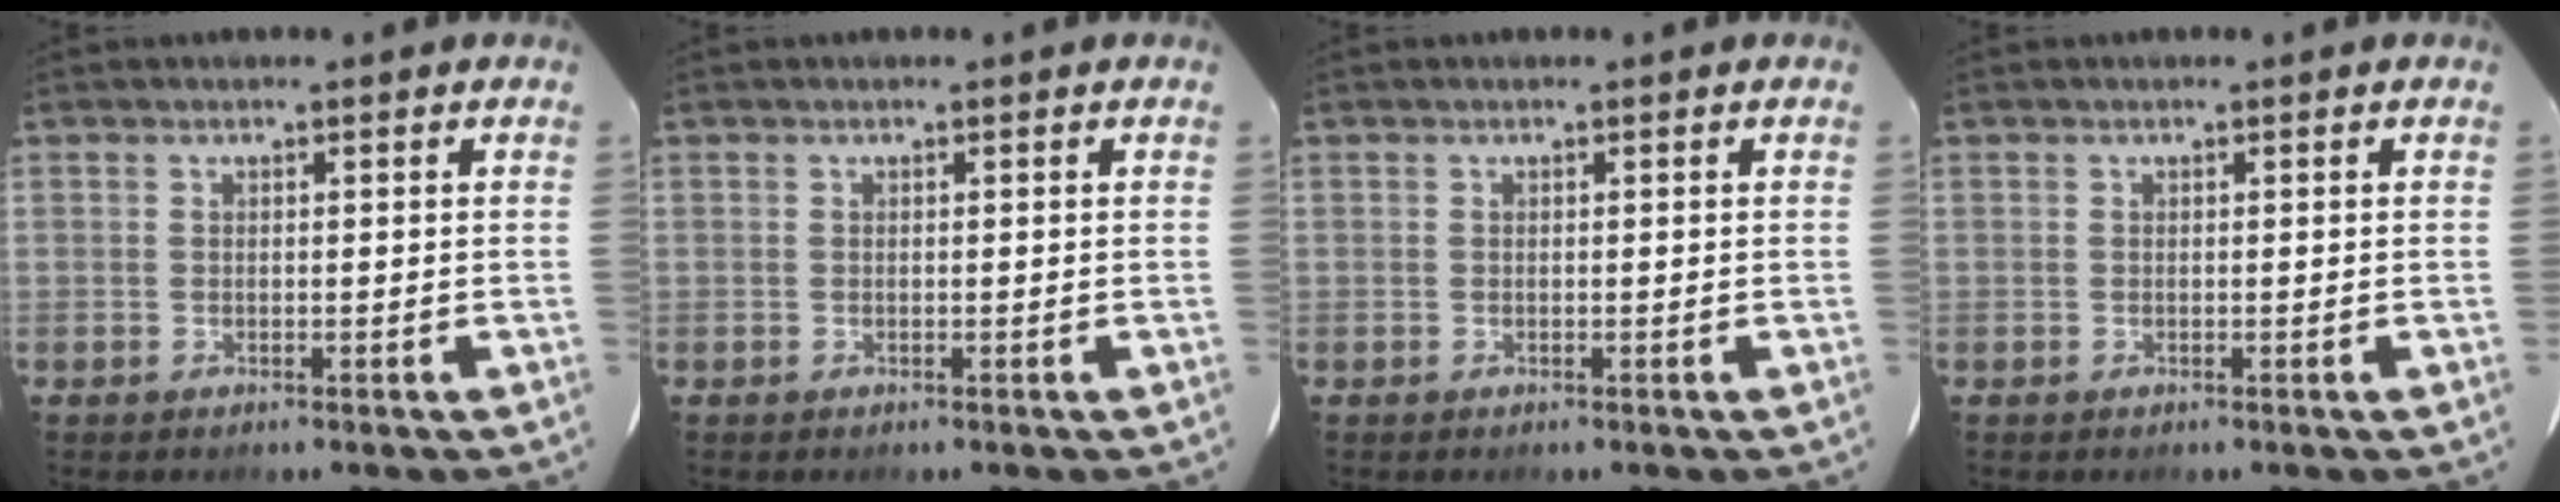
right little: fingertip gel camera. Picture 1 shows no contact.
{"total": 0.0}
{"total": 0.0}
{"total": 0.0}